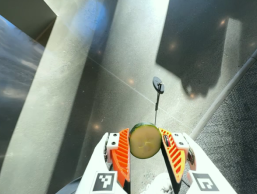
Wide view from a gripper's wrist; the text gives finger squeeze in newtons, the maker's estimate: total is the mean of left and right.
{"total": 11.2, "left": 11.0, "right": 11.3}